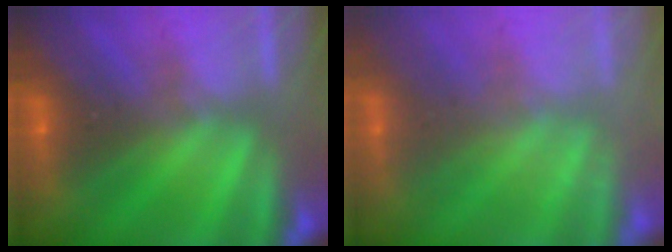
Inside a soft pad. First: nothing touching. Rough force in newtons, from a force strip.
{"total": 2.2}